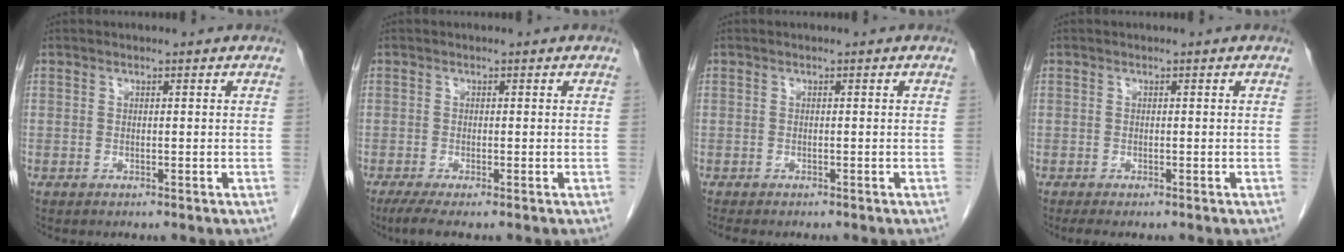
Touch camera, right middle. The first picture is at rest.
{"total": 3.1, "force": [-2.1, 0.2, 2.3], "torque": [-0.046, -0.012, -0.040]}
{"total": 2.8, "force": [-2.4, 0.7, 1.3], "torque": [-0.019, -0.007, -0.029]}
{"total": 2.0, "force": [-1.6, 0.3, 1.2], "torque": [-0.017, -0.008, -0.022]}